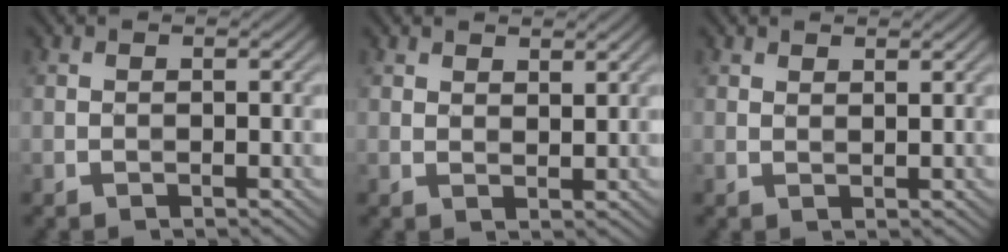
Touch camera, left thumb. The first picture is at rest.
{"total": 2.9, "force": [2.2, 1.2, 1.4], "torque": [-0.023, -0.001, 0.045]}
{"total": 1.8, "force": [1.5, 0.6, 0.9], "torque": [-0.012, -0.001, 0.030]}